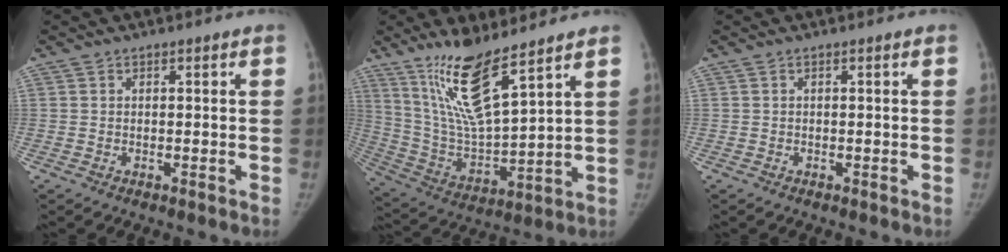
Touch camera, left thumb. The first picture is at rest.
{"total": 15.5, "force": [10.5, 3.0, 11.0], "torque": [-0.197, -0.068, 0.218]}
{"total": 0.0}